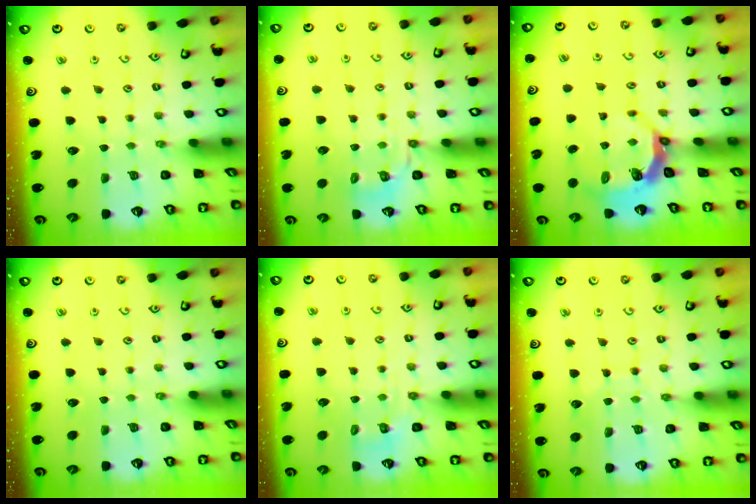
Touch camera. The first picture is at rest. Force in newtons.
{"total": 6.3, "press": 6.0, "slide": 1.9}
{"total": 5.7, "press": 4.5, "slide": 3.6}
{"total": 0.0}
{"total": 4.0, "press": 3.6, "slide": 1.7}
{"total": 7.1, "press": 7.0, "slide": 0.6}